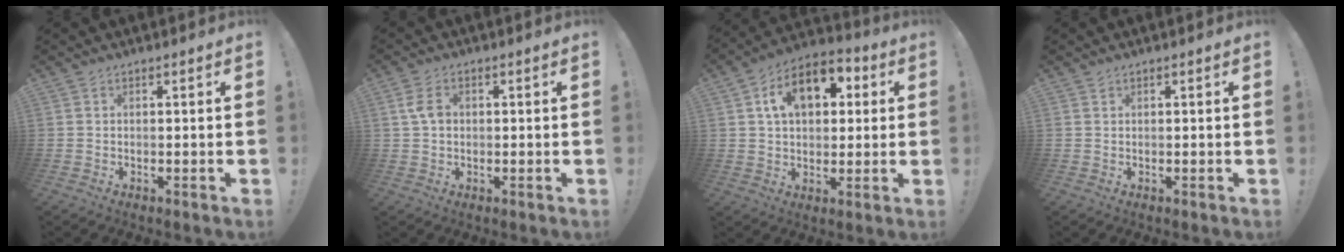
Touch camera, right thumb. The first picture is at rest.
{"total": 4.9, "force": [0.6, 3.4, 3.5], "torque": [-0.057, 0.004, 0.009]}
{"total": 14.1, "force": [4.9, 9.3, 9.4], "torque": [-0.144, -0.003, 0.089]}
{"total": 0.5, "force": [0.4, 0.3, 0.1], "torque": [0.004, -0.004, 0.007]}